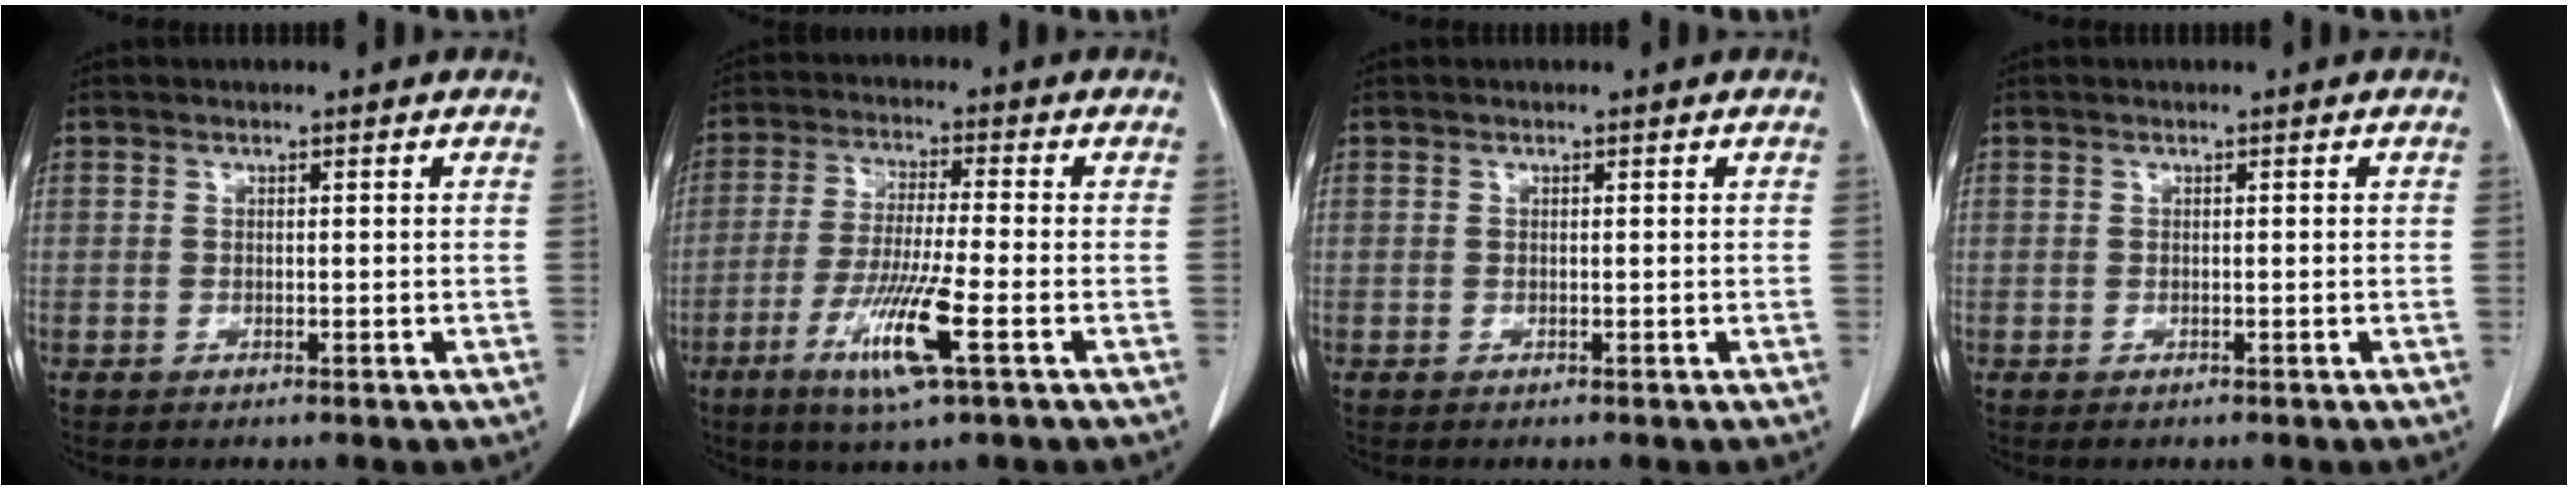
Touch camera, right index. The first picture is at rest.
{"total": 10.2, "force": [-4.2, 0.1, 9.2], "torque": [-0.182, -0.020, -0.079]}
{"total": 0.0}
{"total": 0.7, "force": [-0.3, 0.6, 0.1], "torque": [-0.002, 0.004, -0.002]}